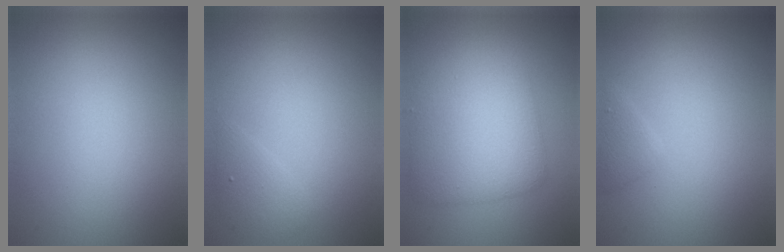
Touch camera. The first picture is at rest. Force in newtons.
{"total": 1.5, "press": 1.5, "slide": 0.1}
{"total": 6.0, "press": 6.0, "slide": 0.2}
{"total": 1.2, "press": 1.2, "slide": 0.0}